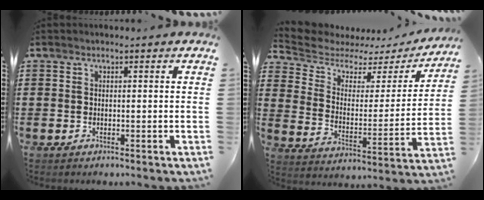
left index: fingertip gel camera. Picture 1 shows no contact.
{"total": 4.4, "force": [3.5, 2.2, 1.6], "torque": [-0.059, -0.023, 0.052]}